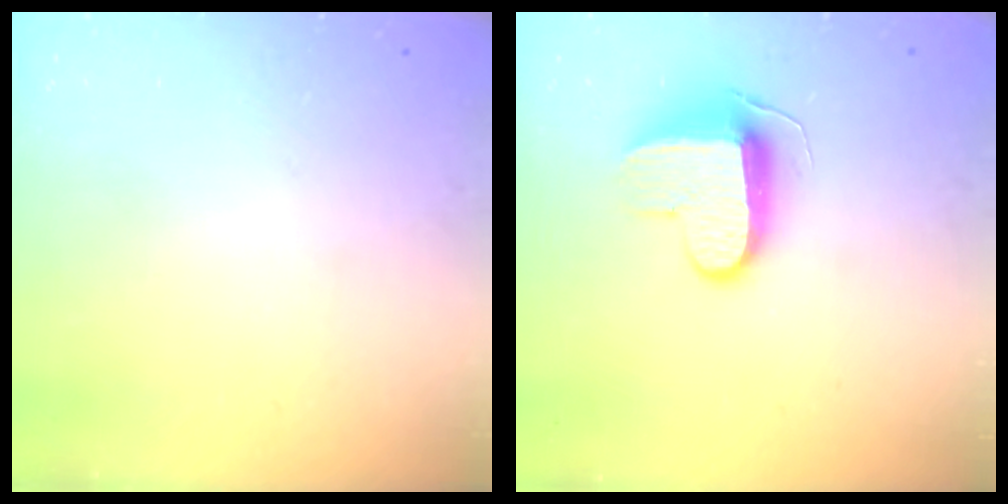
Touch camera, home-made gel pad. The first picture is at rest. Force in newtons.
{"total": 10.0, "press": 10.0, "slide": 1.1}